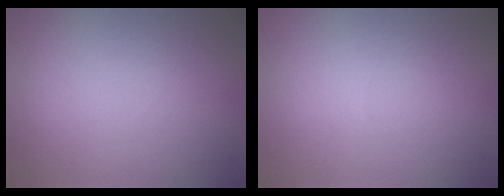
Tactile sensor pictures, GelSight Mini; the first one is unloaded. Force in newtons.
{"total": 0.0}